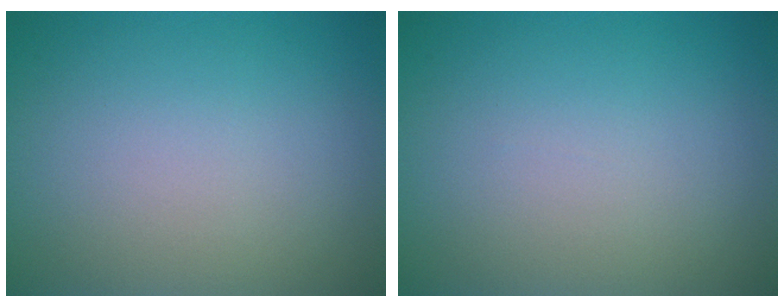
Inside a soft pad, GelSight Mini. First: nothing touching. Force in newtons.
{"total": 0.0}